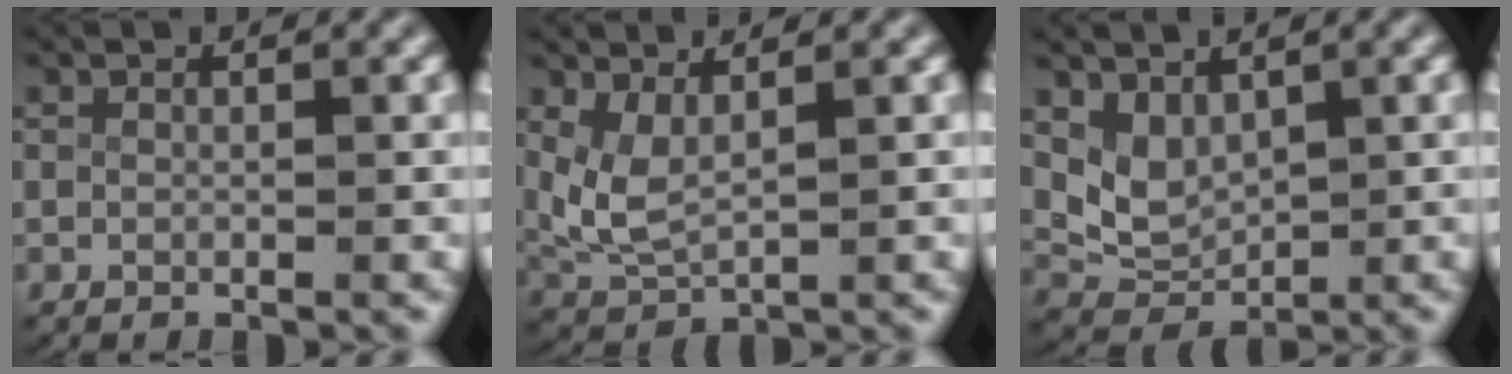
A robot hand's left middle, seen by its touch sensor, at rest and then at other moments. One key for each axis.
{"total": 4.8, "fx": 0.9, "fy": 3.7, "fz": 3.0, "tx": -0.088, "ty": -0.015, "tz": 0.025}
{"total": 6.4, "fx": 1.1, "fy": 5.6, "fz": 3.0, "tx": -0.076, "ty": -0.020, "tz": 0.021}